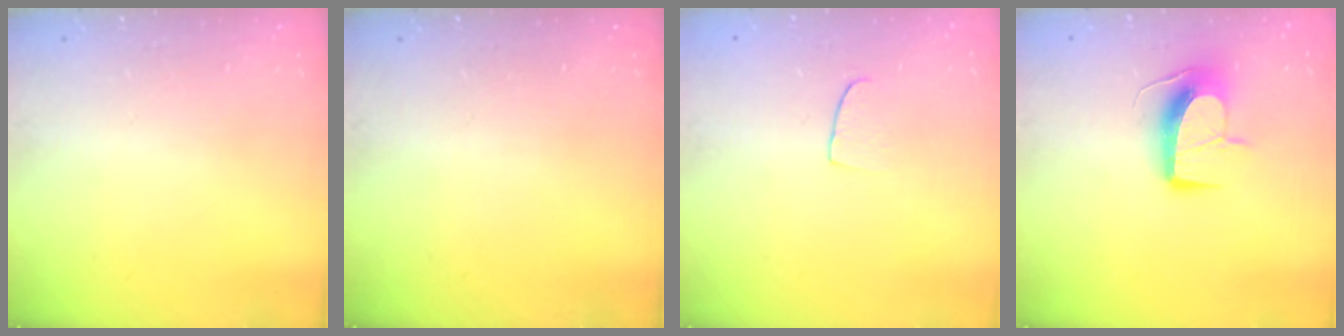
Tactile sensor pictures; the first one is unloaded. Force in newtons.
{"total": 0.0}
{"total": 5.5, "press": 5.4, "slide": 0.5}
{"total": 12.7, "press": 12.7, "slide": 0.5}